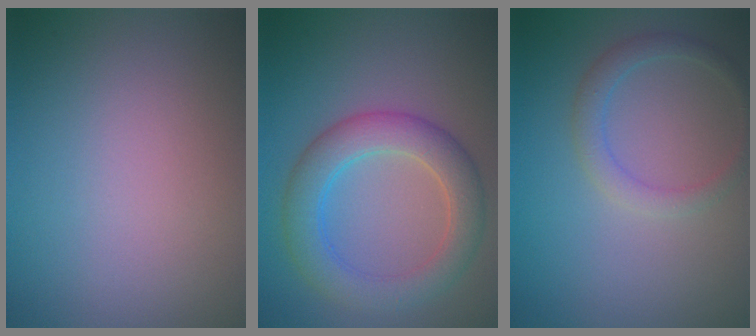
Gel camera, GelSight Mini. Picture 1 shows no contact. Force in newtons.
{"total": 5.2, "press": 5.2, "slide": 0.1}
{"total": 2.0, "press": 2.0, "slide": 0.1}